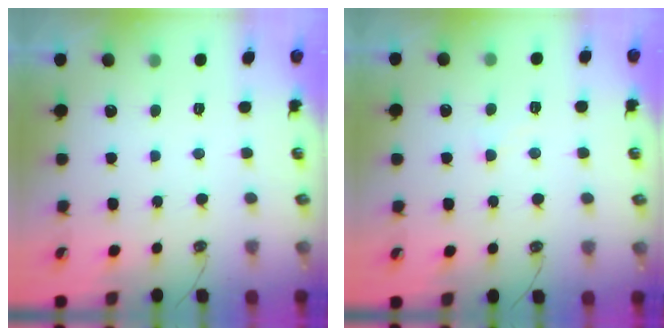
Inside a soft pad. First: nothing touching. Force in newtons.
{"total": 1.9, "press": 1.9, "slide": 0.4}